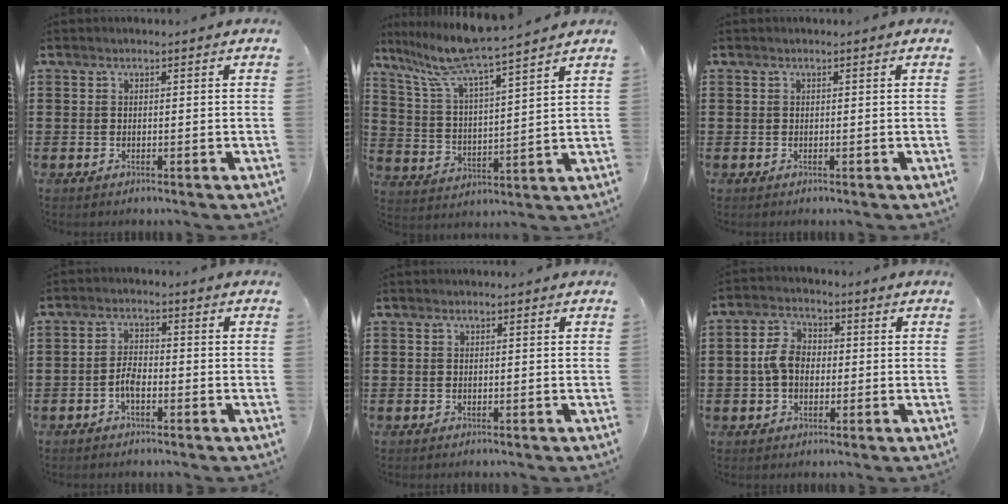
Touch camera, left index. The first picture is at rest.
{"total": 8.5, "force": [7.6, -0.5, 3.8], "torque": [-0.107, -0.049, 0.126]}
{"total": 0.0}
{"total": 3.2, "force": [-1.3, 1.2, 2.7], "torque": [-0.063, -0.001, -0.027]}
{"total": 0.0}
{"total": 5.4, "force": [-0.2, 3.8, 3.8], "torque": [-0.094, 0.008, -0.009]}